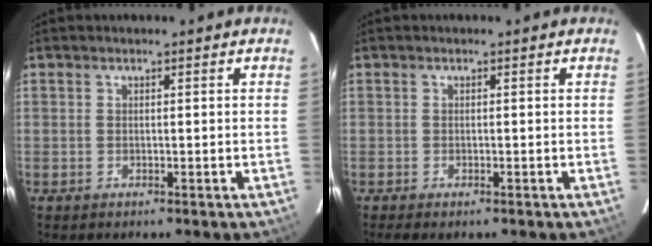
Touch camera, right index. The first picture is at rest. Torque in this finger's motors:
{"motor_torque": [0.04, 0.11, 0.13, 0.01]}